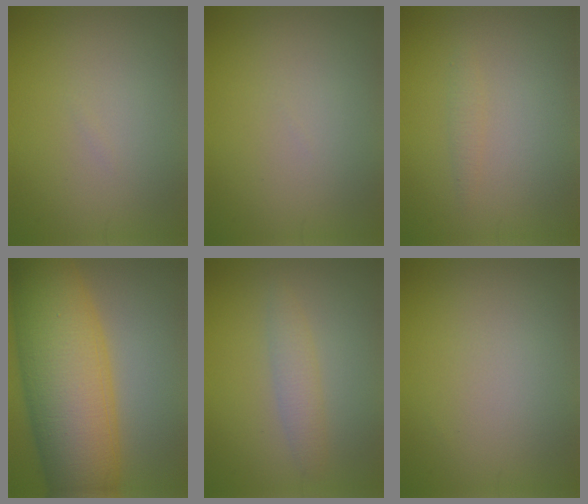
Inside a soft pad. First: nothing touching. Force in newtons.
{"total": 0.0}
{"total": 0.7, "press": 0.7, "slide": 0.1}
{"total": 13.8, "press": 13.8, "slide": 0.3}
{"total": 2.0, "press": 2.0, "slide": 0.0}
{"total": 0.0}